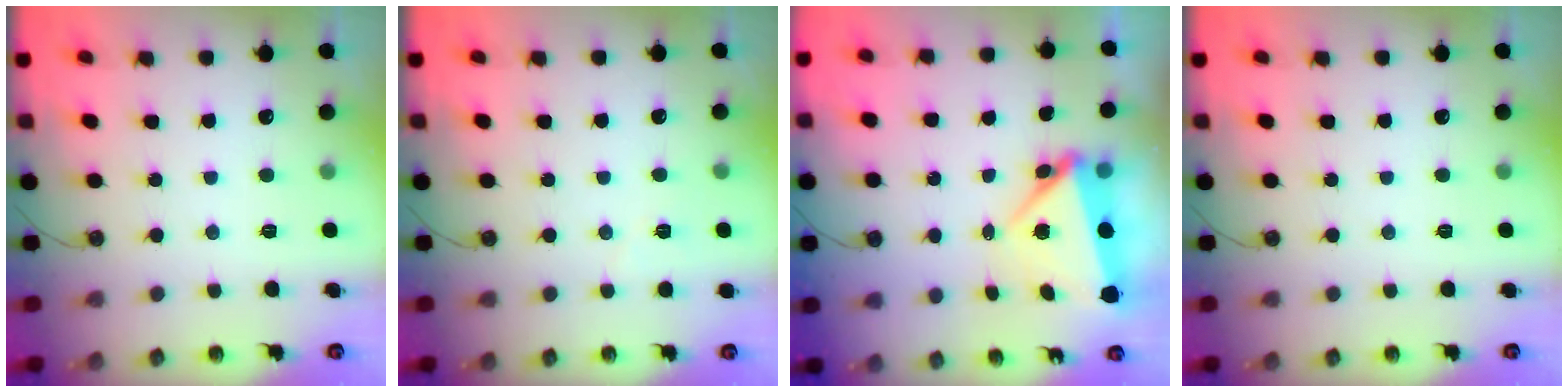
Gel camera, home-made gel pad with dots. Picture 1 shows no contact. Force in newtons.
{"total": 3.6, "press": 3.5, "slide": 0.9}
{"total": 9.7, "press": 5.8, "slide": 7.8}
{"total": 0.0}